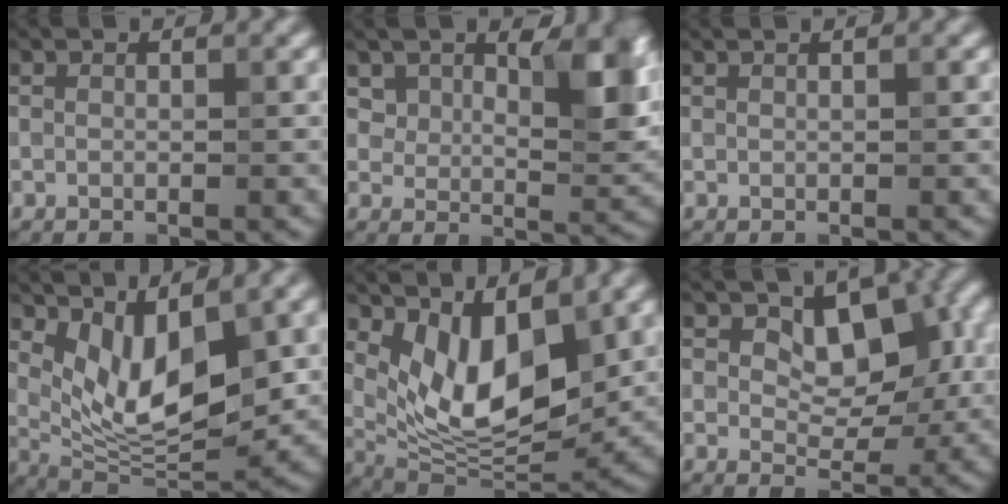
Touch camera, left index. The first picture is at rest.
{"total": 7.7, "force": [3.5, 4.5, 5.2], "torque": [-0.077, -0.011, 0.057]}
{"total": 0.8, "force": [0.5, 0.3, 0.6], "torque": [-0.006, 0.000, 0.001]}
{"total": 8.1, "force": [2.1, 3.6, 6.9], "torque": [-0.124, -0.016, 0.041]}
{"total": 8.6, "force": [2.9, 4.3, 6.9], "torque": [-0.119, -0.024, 0.054]}
{"total": 6.1, "force": [1.9, 3.8, 4.4], "torque": [-0.053, -0.008, 0.023]}